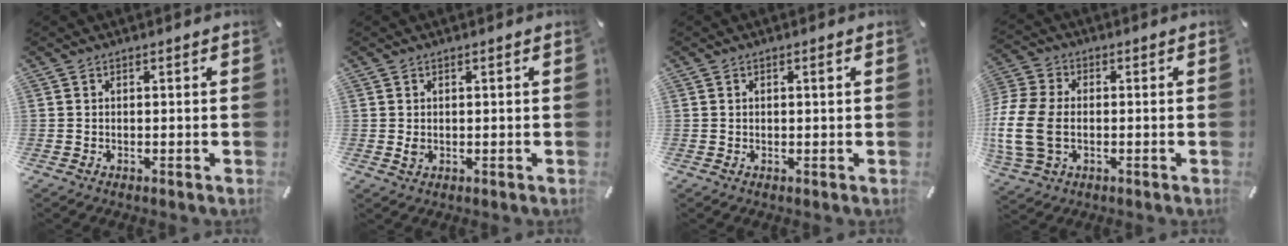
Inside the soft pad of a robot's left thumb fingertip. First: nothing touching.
{"total": 1.2, "force": [0.1, 0.9, 0.8], "torque": [-0.010, -0.002, 0.000]}
{"total": 1.0, "force": [0.3, 0.2, 1.0], "torque": [-0.010, -0.001, 0.003]}
{"total": 12.7, "force": [-1.8, 9.1, 8.6], "torque": [-0.200, 0.007, -0.029]}